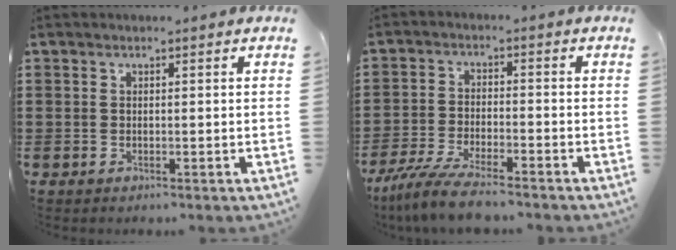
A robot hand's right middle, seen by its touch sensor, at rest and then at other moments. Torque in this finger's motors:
{"motor_torque": [0.29, -0.11, 0.49, 0.05]}